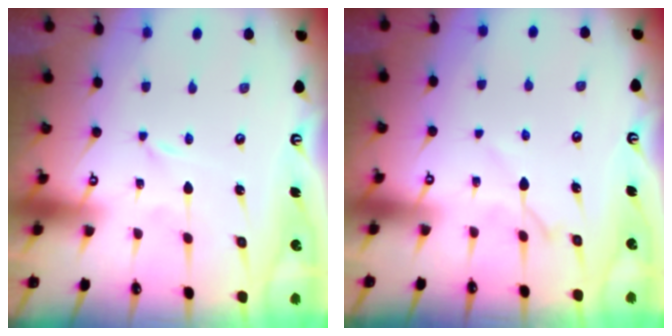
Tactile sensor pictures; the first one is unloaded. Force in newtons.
{"total": 6.1, "press": 6.0, "slide": 0.9}